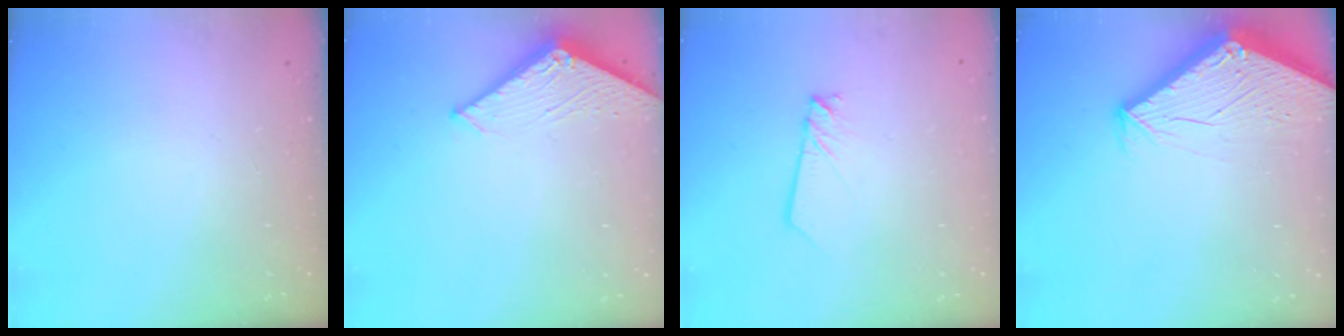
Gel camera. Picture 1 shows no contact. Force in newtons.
{"total": 2.9, "press": 2.9, "slide": 0.3}
{"total": 1.9, "press": 1.9, "slide": 0.2}
{"total": 3.3, "press": 3.3, "slide": 0.1}